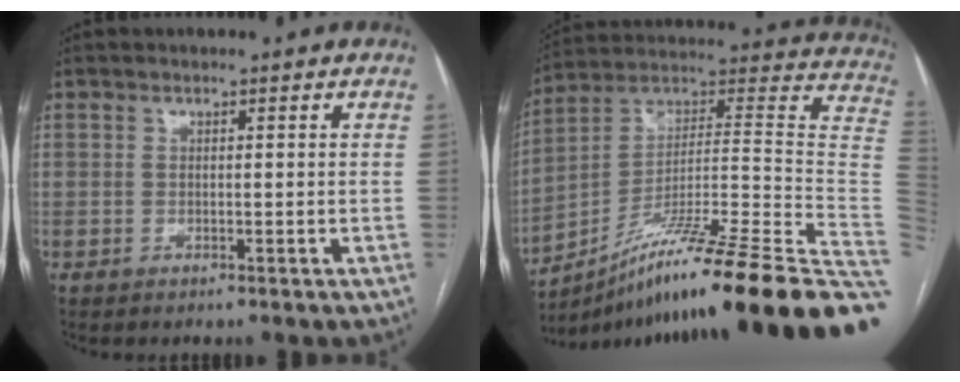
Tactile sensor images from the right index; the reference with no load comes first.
{"total": 31.4, "force": [-19.7, -1.0, 24.5], "torque": [-0.225, 0.028, -0.320]}